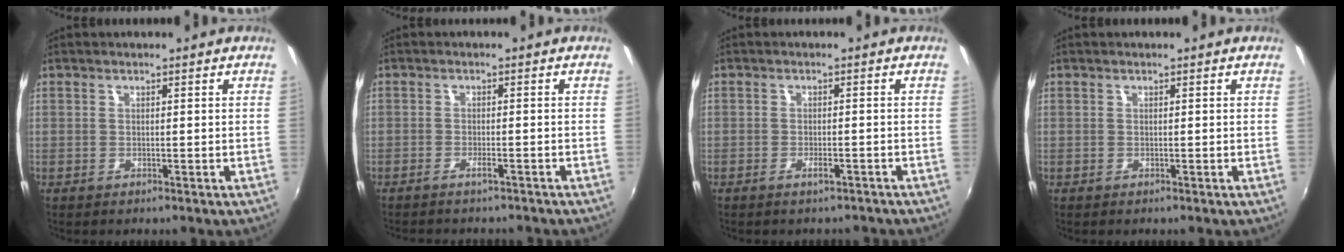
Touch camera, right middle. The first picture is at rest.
{"total": 3.1, "force": [-2.8, 0.5, 1.2], "torque": [-0.034, -0.008, -0.046]}
{"total": 2.7, "force": [-2.3, 0.7, 1.2], "torque": [-0.029, -0.005, -0.034]}
{"total": 0.0}